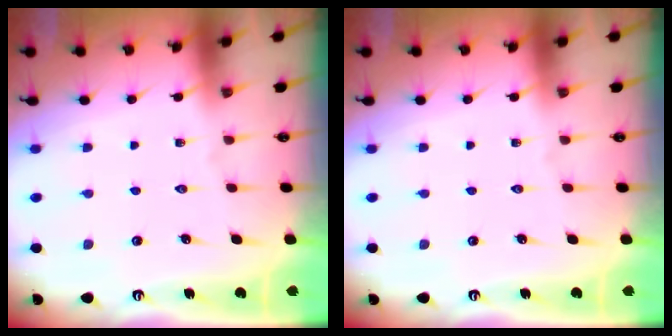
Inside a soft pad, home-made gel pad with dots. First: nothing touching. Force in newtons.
{"total": 0.0}